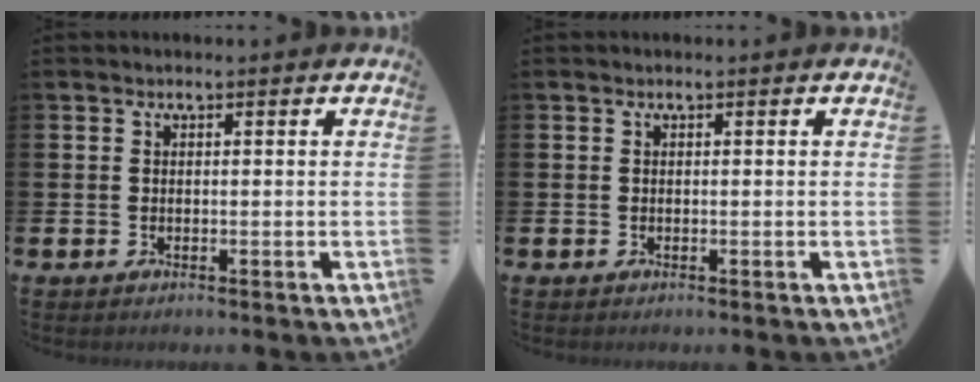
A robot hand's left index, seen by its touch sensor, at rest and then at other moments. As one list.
[{"total": 0.0}]